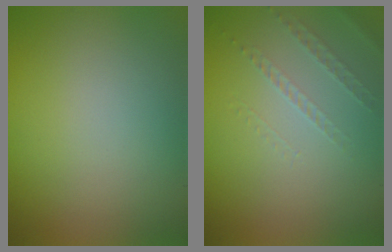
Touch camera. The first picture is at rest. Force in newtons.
{"total": 1.1, "press": 0.6, "slide": 0.9}